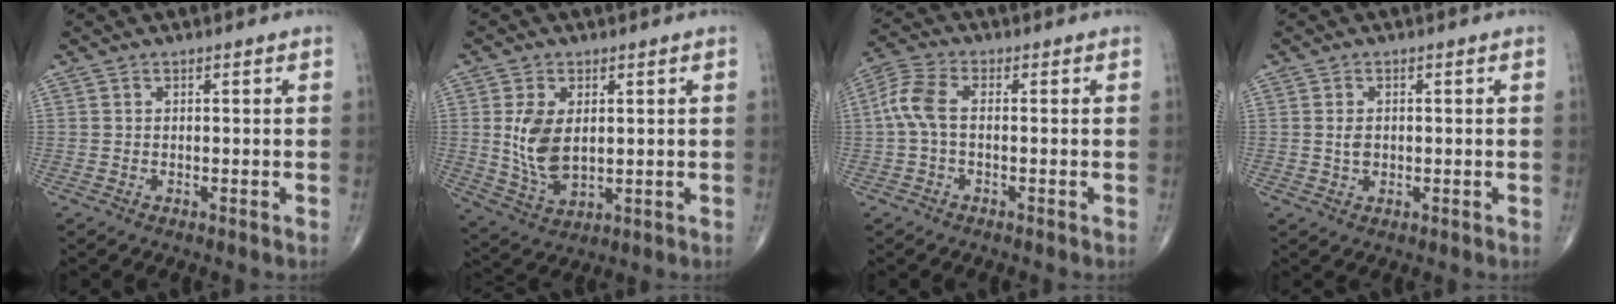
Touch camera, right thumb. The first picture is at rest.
{"total": 8.9, "force": [1.2, 5.3, 7.1], "torque": [-0.130, -0.014, 0.037]}
{"total": 6.1, "force": [-0.2, 3.1, 5.3], "torque": [-0.130, 0.018, -0.014]}
{"total": 2.0, "force": [0.1, 1.4, 1.4], "torque": [-0.021, -0.001, 0.003]}